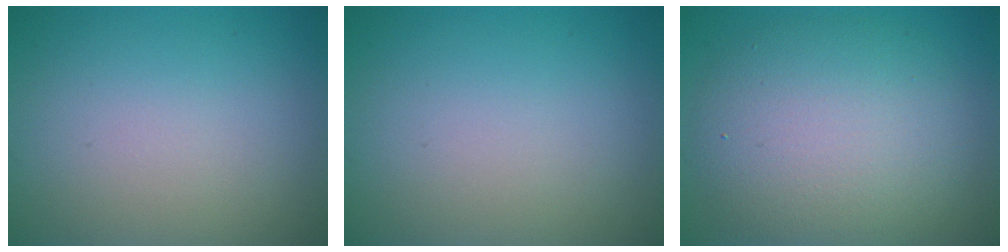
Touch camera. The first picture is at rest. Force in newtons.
{"total": 0.0}
{"total": 8.3, "press": 8.2, "slide": 0.5}